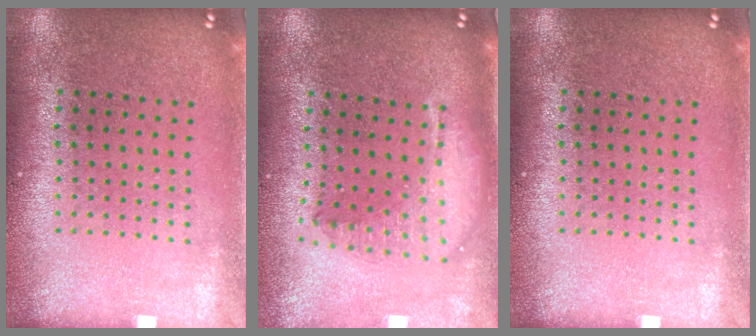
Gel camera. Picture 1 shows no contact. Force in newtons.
{"total": 2.0, "press": 1.6, "slide": 1.2}
{"total": 0.0}